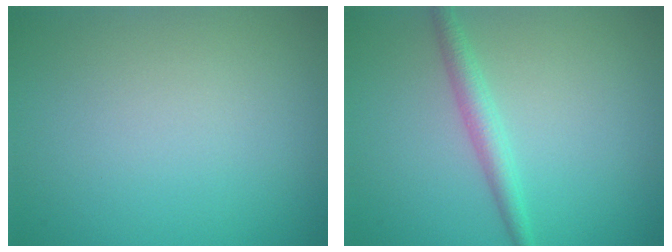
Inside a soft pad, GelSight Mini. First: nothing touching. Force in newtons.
{"total": 2.1, "press": 2.1, "slide": 0.1}